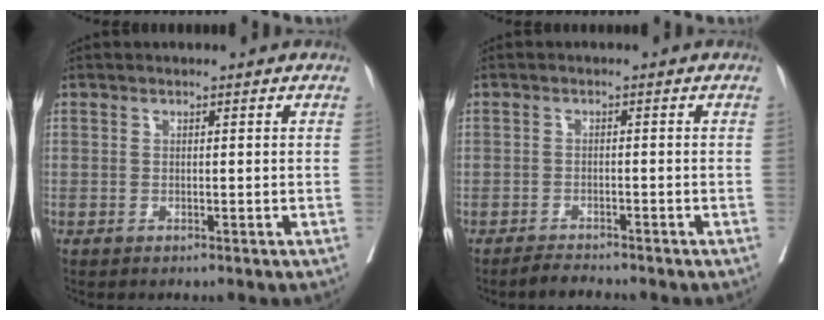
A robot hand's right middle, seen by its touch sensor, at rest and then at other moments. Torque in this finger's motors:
{"motor_torque": [-0.05, -0.23, -0.07, -0.10]}